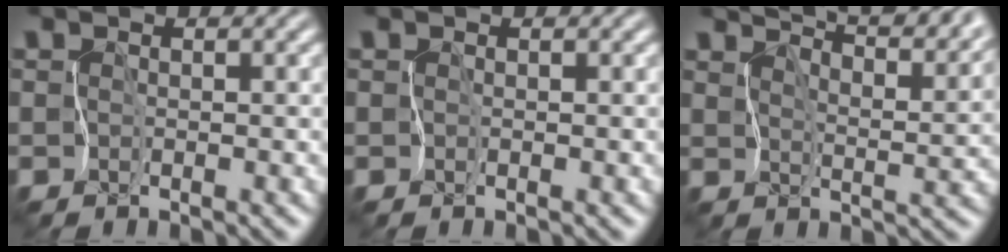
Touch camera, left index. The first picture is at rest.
{"total": 0.0}
{"total": 10.5, "force": [8.8, 2.6, 5.1], "torque": [-0.072, 0.013, 0.100]}